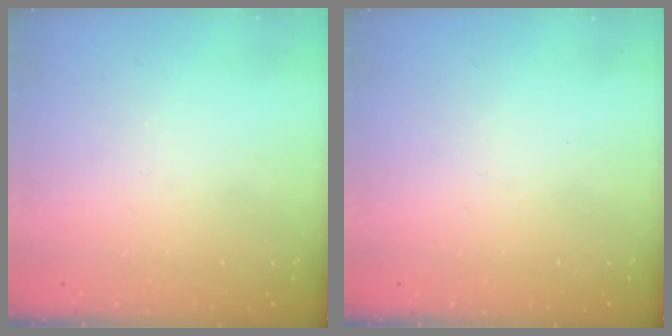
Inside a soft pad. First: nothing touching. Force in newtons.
{"total": 0.0}